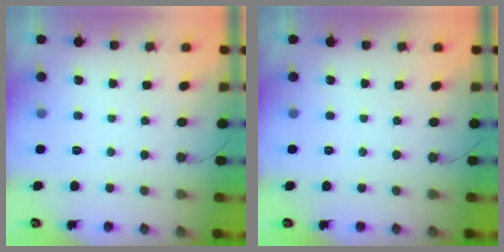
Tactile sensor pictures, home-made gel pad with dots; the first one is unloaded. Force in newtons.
{"total": 0.0}